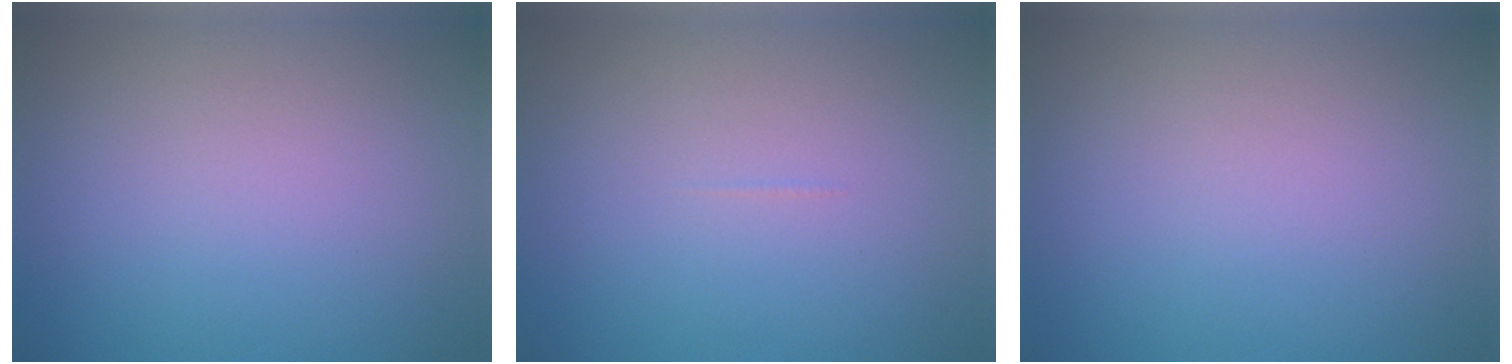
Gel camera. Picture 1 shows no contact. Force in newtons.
{"total": 0.0}
{"total": 0.0}